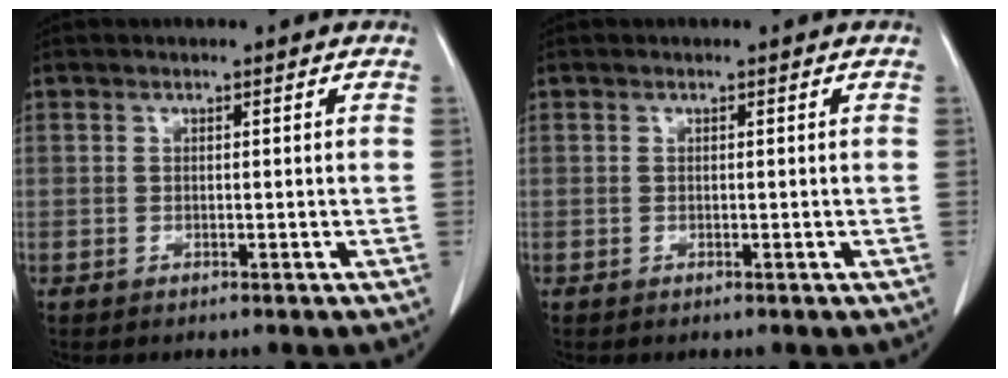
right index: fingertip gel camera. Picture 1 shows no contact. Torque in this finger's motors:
{"motor_torque": [0.00, 0.00, 0.01, 0.00]}